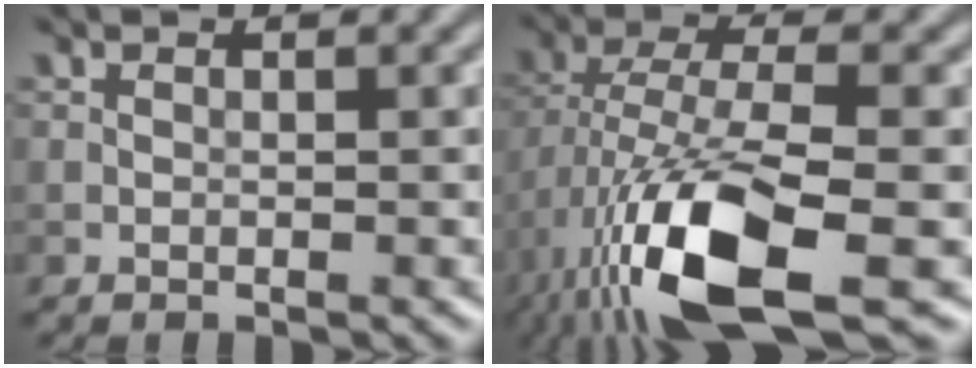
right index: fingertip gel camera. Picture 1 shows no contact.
{"total": 12.3, "force": [-5.5, 4.2, 10.2], "torque": [-0.209, -0.009, -0.103]}